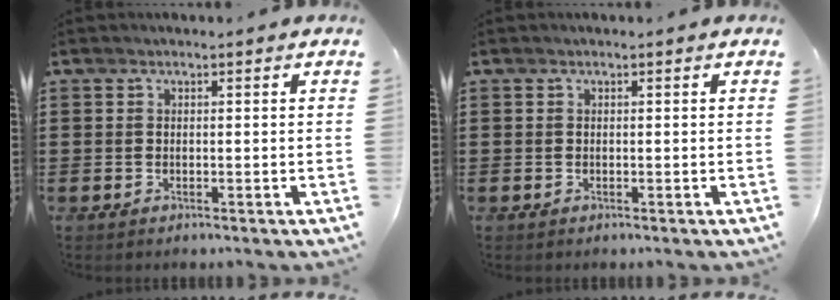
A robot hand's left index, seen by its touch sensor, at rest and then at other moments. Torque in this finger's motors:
{"motor_torque": [-0.20, 0.22, 0.00, -0.01]}